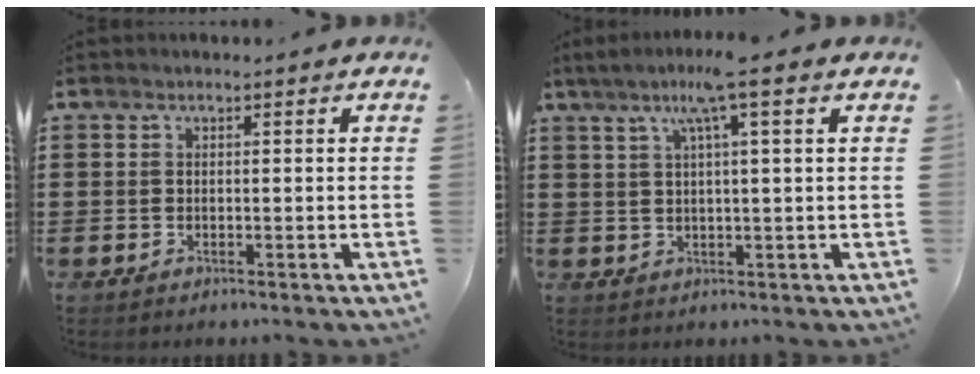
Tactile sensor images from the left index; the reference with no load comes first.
{"total": 6.1, "force": [3.0, -0.4, 5.3], "torque": [-0.109, 0.005, 0.049]}